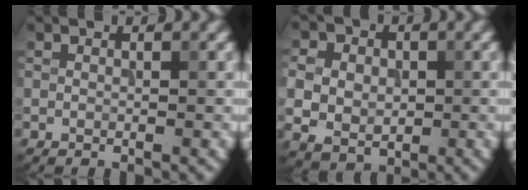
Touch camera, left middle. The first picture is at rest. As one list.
[{"total": 7.0, "force": [0.7, 5.9, 3.7], "torque": [-0.075, 0.020, 0.003]}]